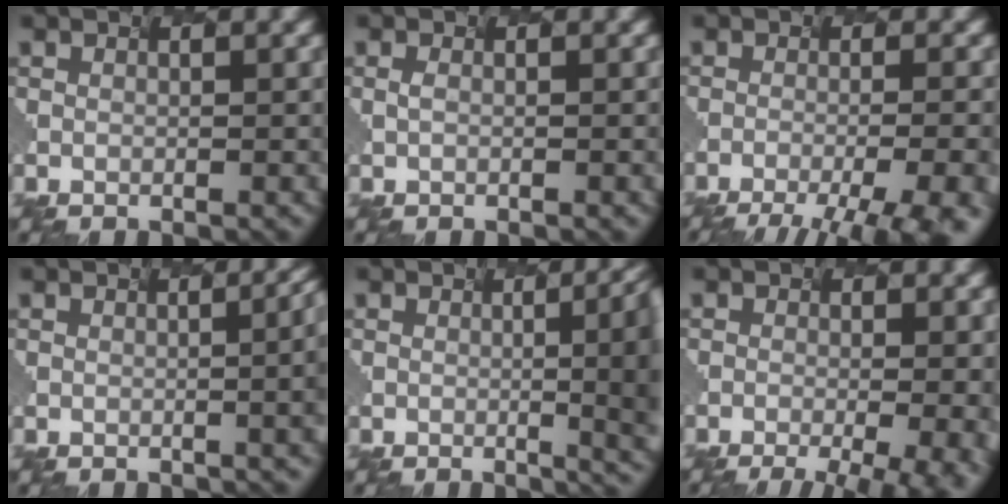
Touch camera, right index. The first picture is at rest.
{"total": 0.0}
{"total": 12.4, "force": [-7.7, 4.4, 8.6], "torque": [-0.058, 0.000, -0.078]}
{"total": 8.4, "force": [0.7, 4.3, 7.2], "torque": [-0.017, 0.033, 0.000]}
{"total": 13.5, "force": [-0.1, 6.7, 11.7], "torque": [-0.050, 0.023, 0.008]}
{"total": 9.2, "force": [-3.0, 3.7, 7.9], "torque": [-0.037, 0.000, -0.022]}